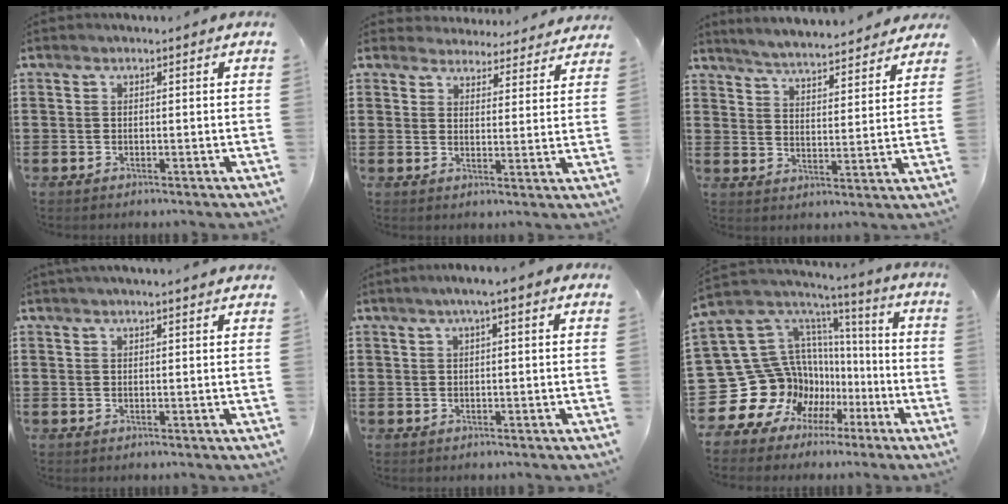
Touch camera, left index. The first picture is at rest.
{"total": 4.1, "force": [4.1, 0.5, 0.1], "torque": [-0.013, -0.026, 0.071]}
{"total": 4.2, "force": [4.1, -0.4, 0.6], "torque": [-0.035, -0.032, 0.067]}
{"total": 1.4, "force": [1.2, -0.2, 0.5], "torque": [-0.011, 0.000, 0.024]}
{"total": 1.9, "force": [0.6, -0.2, 1.8], "torque": [-0.034, 0.001, 0.010]}
{"total": 17.8, "force": [-4.0, 15.5, 7.7], "torque": [-0.208, -0.046, -0.008]}